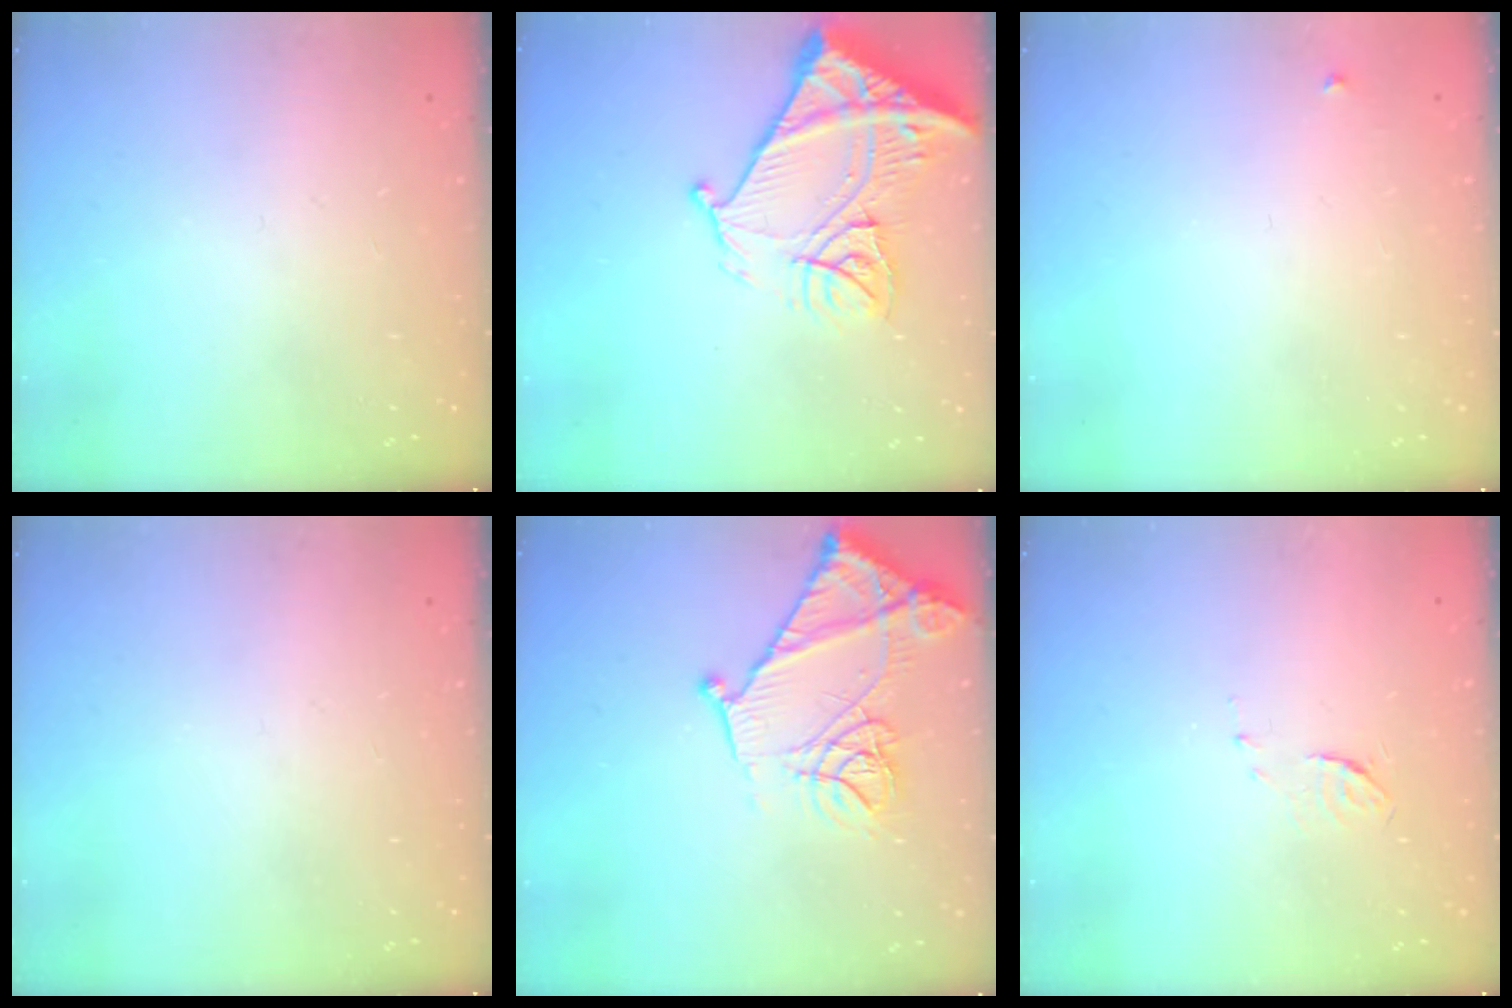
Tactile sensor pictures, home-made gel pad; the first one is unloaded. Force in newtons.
{"total": 19.3, "press": 19.2, "slide": 2.2}
{"total": 3.0, "press": 3.0, "slide": 0.4}
{"total": 0.0}
{"total": 17.4, "press": 17.4, "slide": 1.3}
{"total": 4.1, "press": 4.1, "slide": 0.2}